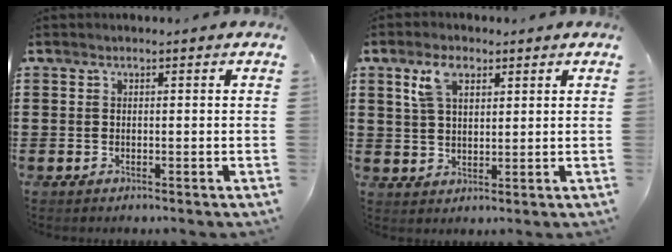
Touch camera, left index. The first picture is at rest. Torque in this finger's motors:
{"motor_torque": [1.12, 1.02, 0.31, 0.03]}